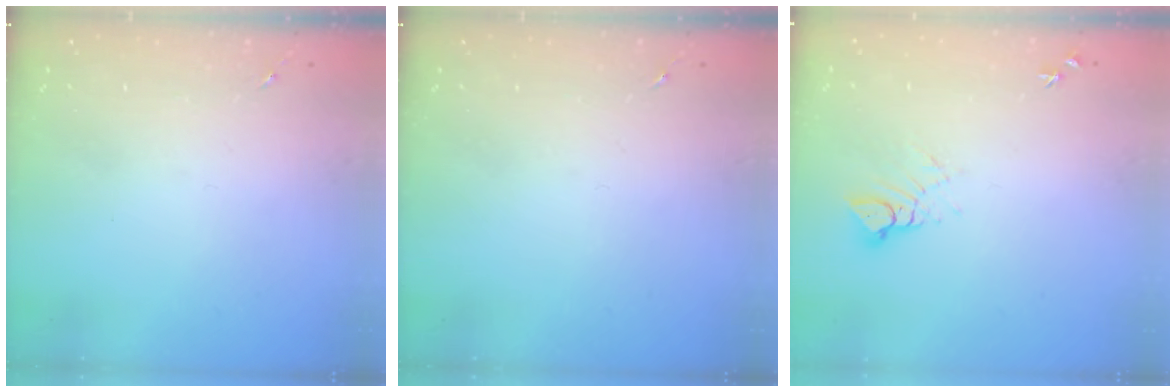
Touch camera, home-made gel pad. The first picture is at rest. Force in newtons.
{"total": 0.0}
{"total": 4.4, "press": 4.4, "slide": 0.1}